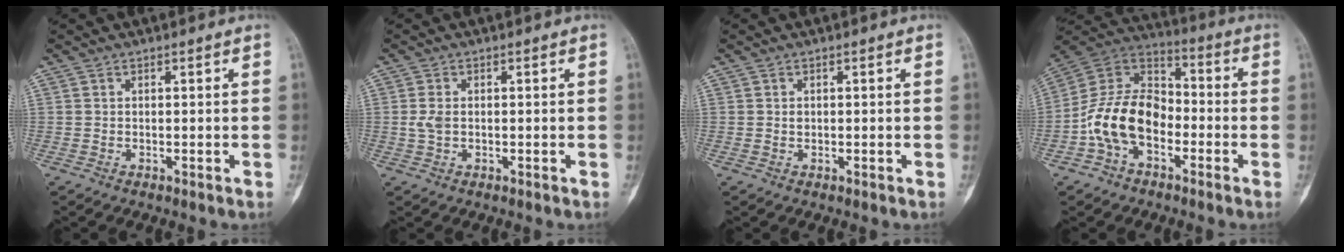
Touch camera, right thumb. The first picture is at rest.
{"total": 2.5, "force": [-0.1, 1.6, 2.0], "torque": [-0.049, 0.002, -0.004]}
{"total": 0.9, "force": [0.0, 0.7, 0.6], "torque": [-0.010, 0.001, 0.000]}
{"total": 14.9, "force": [-4.6, 9.8, 10.3], "torque": [-0.181, 0.057, -0.095]}